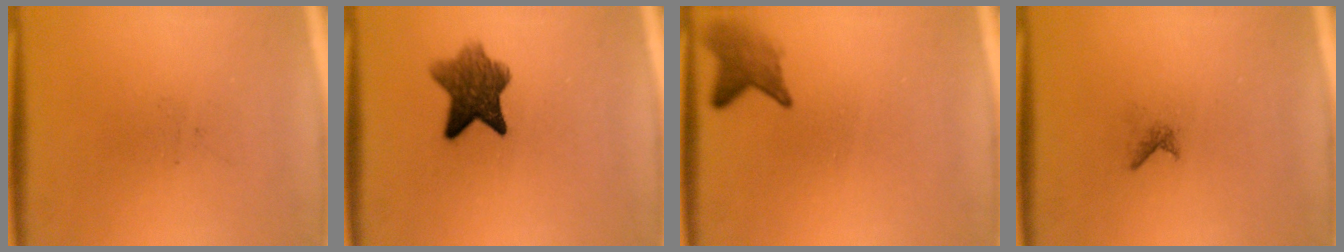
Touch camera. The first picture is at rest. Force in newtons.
{"total": 7.1}
{"total": 2.9}
{"total": 0.6}